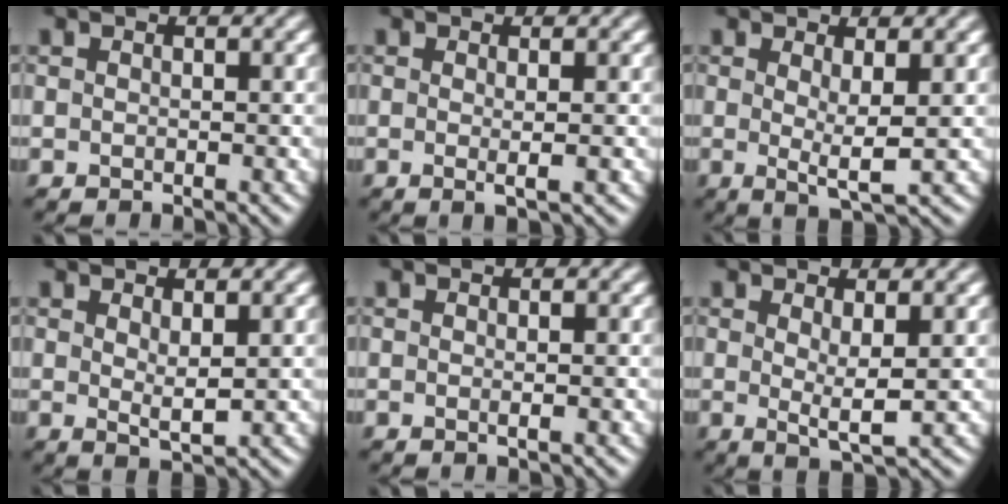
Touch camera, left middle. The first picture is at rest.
{"total": 1.3, "force": [-0.3, -0.5, 1.2], "torque": [-0.025, -0.001, -0.006]}
{"total": 2.3, "force": [0.1, -0.2, 2.3], "torque": [-0.046, -0.012, 0.004]}
{"total": 1.4, "force": [0.6, -0.1, 1.3], "torque": [-0.029, -0.007, 0.013]}
{"total": 0.7, "force": [-0.3, -0.3, 0.6], "torque": [-0.010, -0.001, -0.003]}
{"total": 2.0, "force": [0.3, -0.2, 2.0], "torque": [-0.042, -0.012, 0.007]}